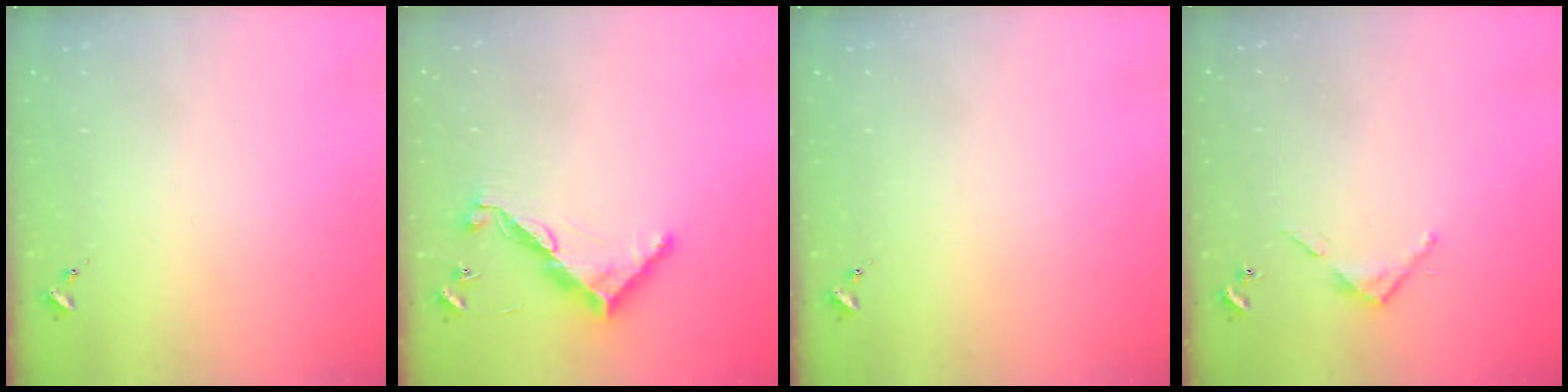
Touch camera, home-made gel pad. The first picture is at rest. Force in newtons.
{"total": 10.9, "press": 10.9, "slide": 0.4}
{"total": 0.0}
{"total": 3.5, "press": 3.5, "slide": 0.2}